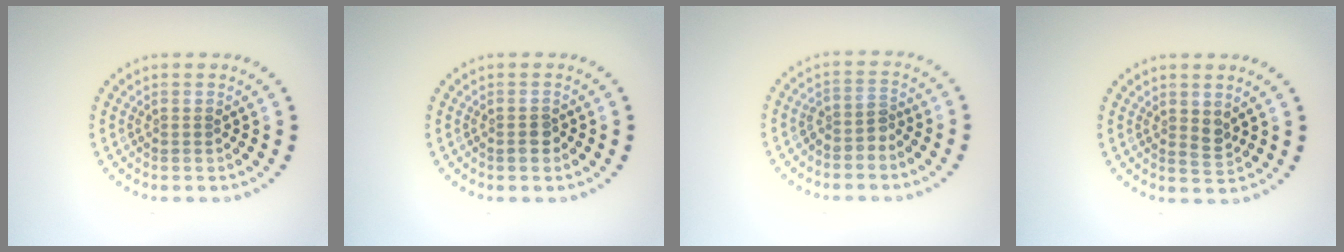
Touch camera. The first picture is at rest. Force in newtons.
{"total": 1.3, "press": 1.1, "slide": 0.6}
{"total": 1.9, "press": 1.5, "slide": 1.1}
{"total": 1.2, "press": 1.0, "slide": 0.6}